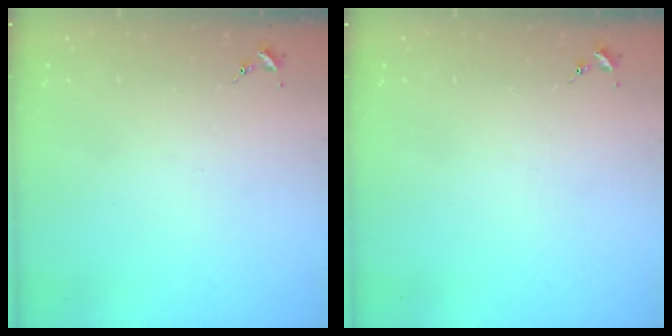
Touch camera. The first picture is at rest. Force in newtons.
{"total": 0.0}